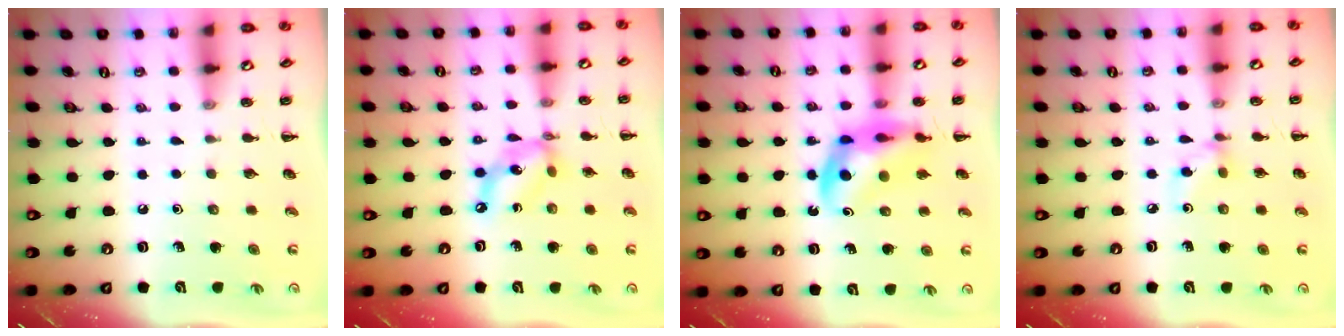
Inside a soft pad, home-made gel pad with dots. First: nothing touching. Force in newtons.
{"total": 9.7, "press": 9.4, "slide": 2.4}
{"total": 12.3, "press": 11.8, "slide": 3.4}
{"total": 3.8, "press": 3.7, "slide": 0.9}